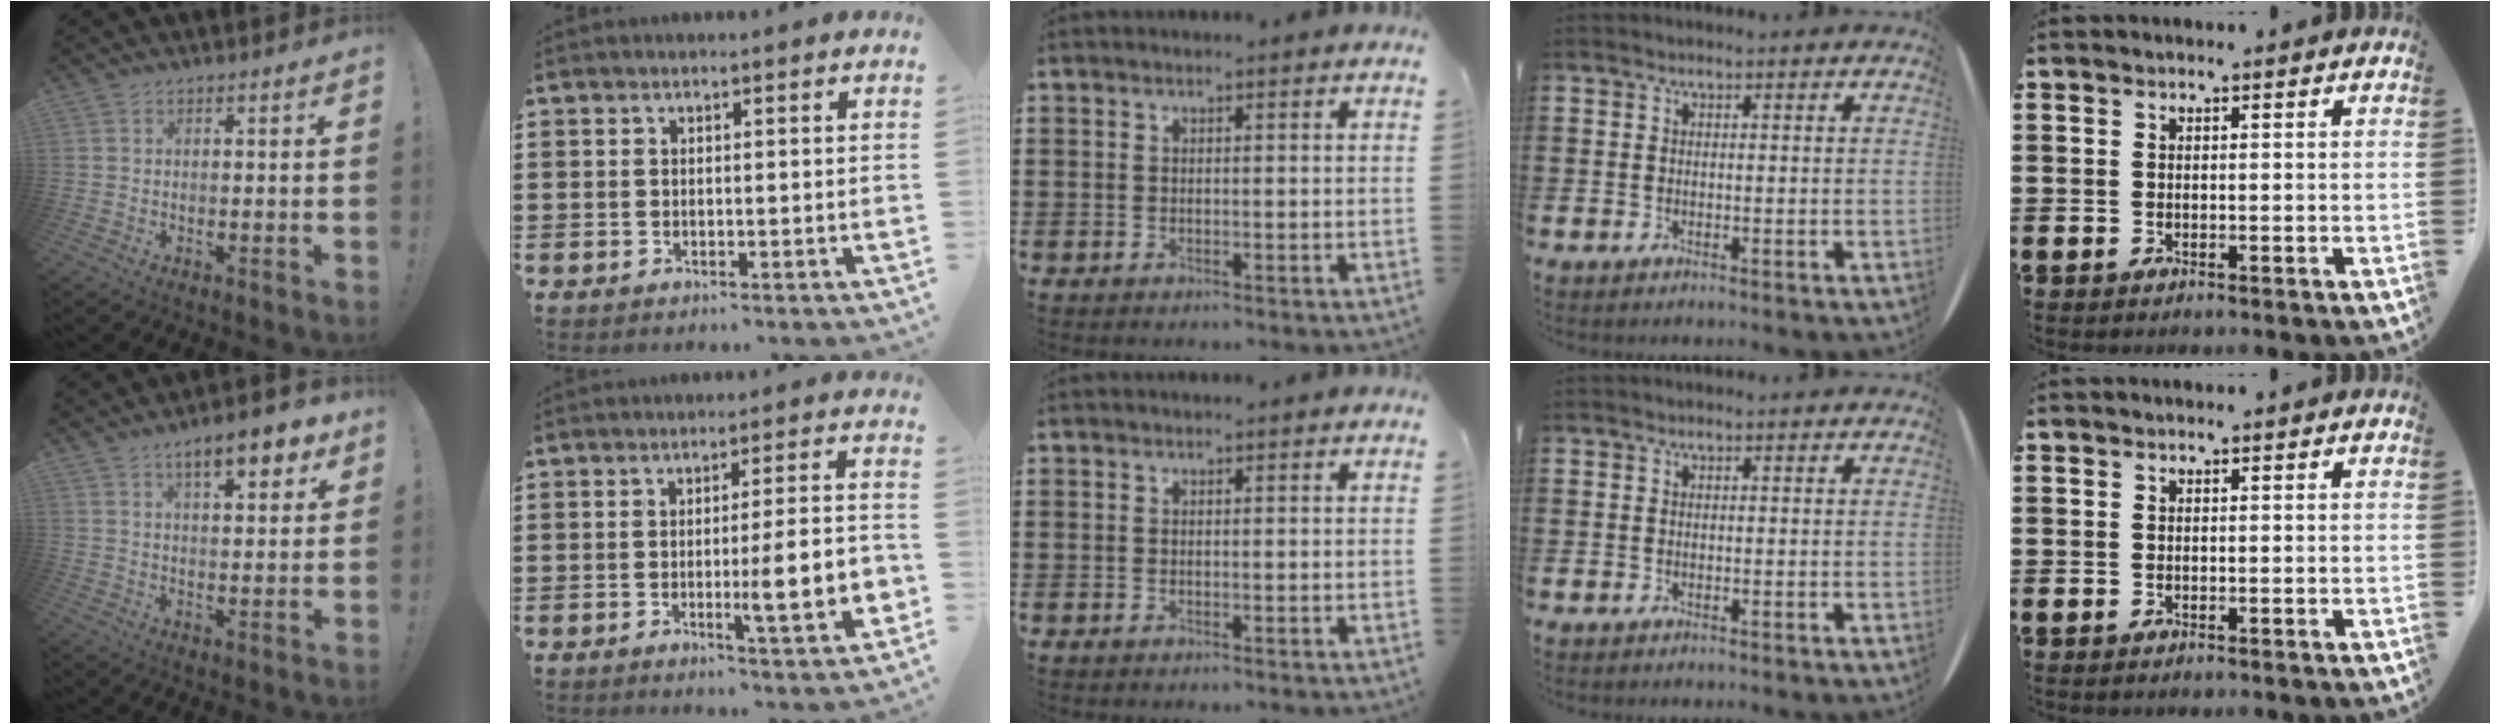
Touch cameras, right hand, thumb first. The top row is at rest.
{"thumb": {"total": 9.5, "force": [5.8, 3.0, 7.0], "torque": [-0.097, -0.024, 0.096]}, "index": {"total": 10.2, "force": [-1.9, 1.4, 9.9], "torque": [-0.144, -0.009, -0.032]}}